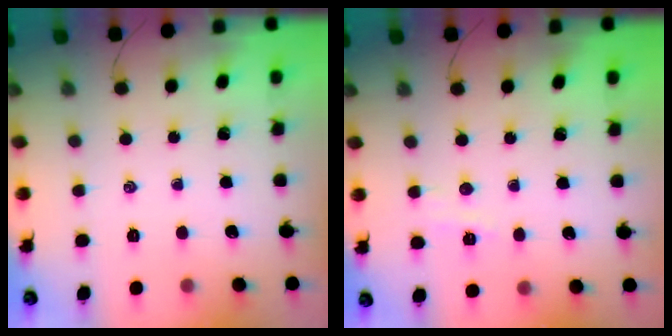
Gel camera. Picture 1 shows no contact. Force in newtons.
{"total": 3.4, "press": 3.3, "slide": 1.1}